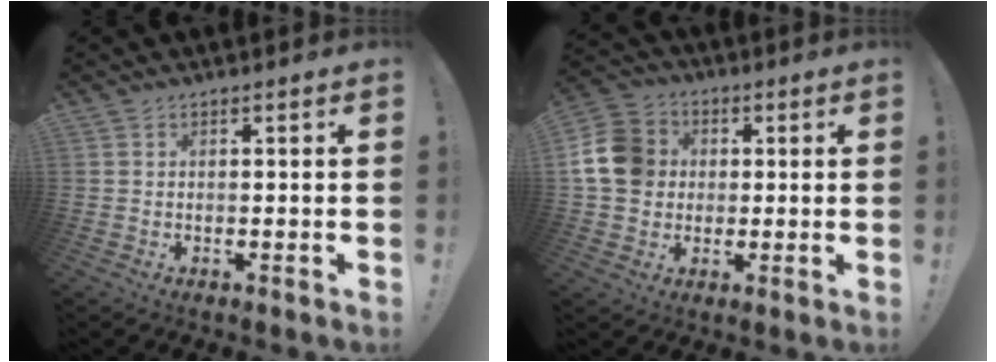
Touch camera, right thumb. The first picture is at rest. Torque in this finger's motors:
{"motor_torque": [0.49, 0.05, 0.82, 0.02, 0.35]}